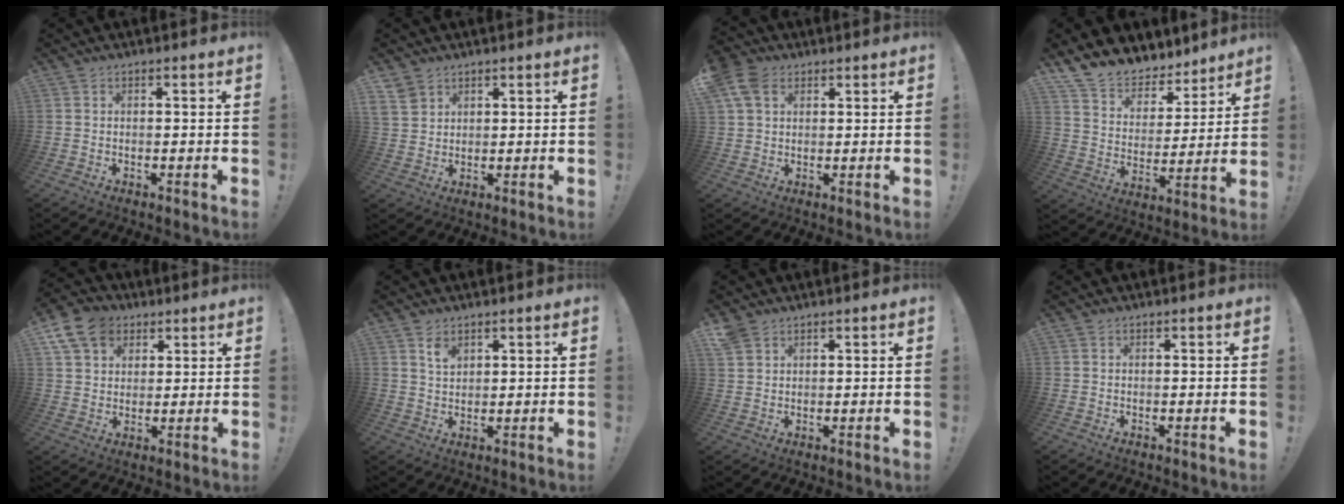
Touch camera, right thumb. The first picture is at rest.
{"total": 4.4, "force": [3.2, 2.8, 1.1], "torque": [-0.020, -0.016, 0.062]}
{"total": 8.9, "force": [3.9, 6.0, 5.2], "torque": [-0.105, 0.001, 0.080]}
{"total": 11.2, "force": [9.8, 5.3, 1.6], "torque": [-0.049, -0.088, 0.183]}
{"total": 11.8, "force": [5.7, 9.0, 5.0], "torque": [-0.084, -0.023, 0.115]}
{"total": 4.0, "force": [2.7, 2.2, 2.1], "torque": [-0.029, -0.017, 0.046]}
{"total": 3.5, "force": [2.7, 1.8, 1.3], "torque": [-0.030, -0.010, 0.053]}
{"total": 0.0}